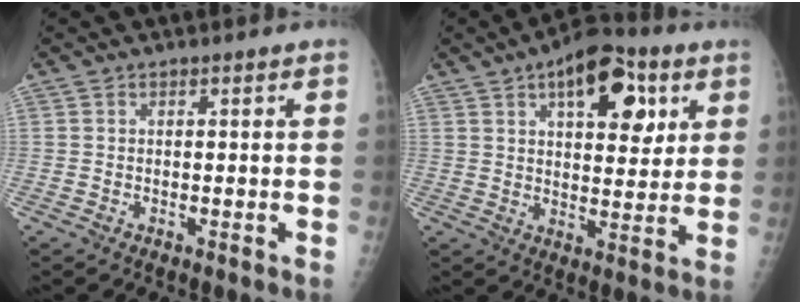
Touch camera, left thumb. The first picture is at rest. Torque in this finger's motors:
{"motor_torque": [0.83, 0.93, 0.35, -0.44, 0.08]}